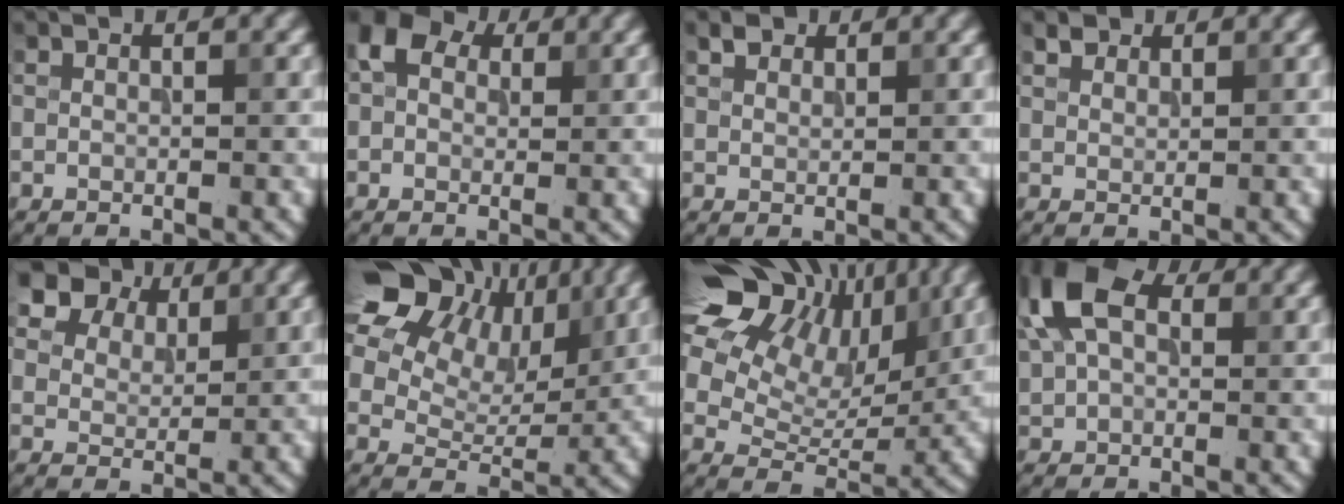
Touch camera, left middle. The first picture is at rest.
{"total": 4.2, "force": [1.7, 3.0, 2.4], "torque": [-0.044, 0.011, 0.008]}
{"total": 1.3, "force": [1.0, 0.7, 0.3], "torque": [-0.006, 0.003, 0.020]}
{"total": 1.4, "force": [1.2, 0.7, 0.2], "torque": [-0.006, 0.003, 0.023]}
{"total": 7.0, "force": [5.2, 3.9, 2.5], "torque": [-0.068, -0.012, 0.106]}
{"total": 16.4, "force": [8.7, 10.9, 8.6], "torque": [-0.189, 0.050, 0.163]}
{"total": 15.0, "force": [8.8, 8.8, 8.3], "torque": [-0.170, 0.059, 0.133]}
{"total": 7.5, "force": [2.9, 4.6, 5.2], "torque": [-0.125, 0.023, 0.043]}